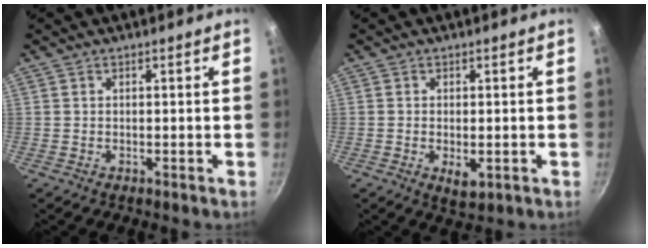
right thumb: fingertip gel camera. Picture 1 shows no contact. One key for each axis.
{"total": 3.5, "fx": -0.8, "fy": 1.8, "fz": 2.9, "tx": -0.044, "ty": -0.009, "tz": -0.008}